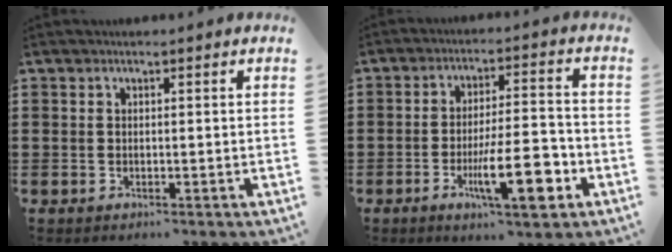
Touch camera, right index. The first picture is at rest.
{"total": 12.4, "force": [-4.4, 3.4, 11.0], "torque": [-0.185, -0.001, -0.071]}